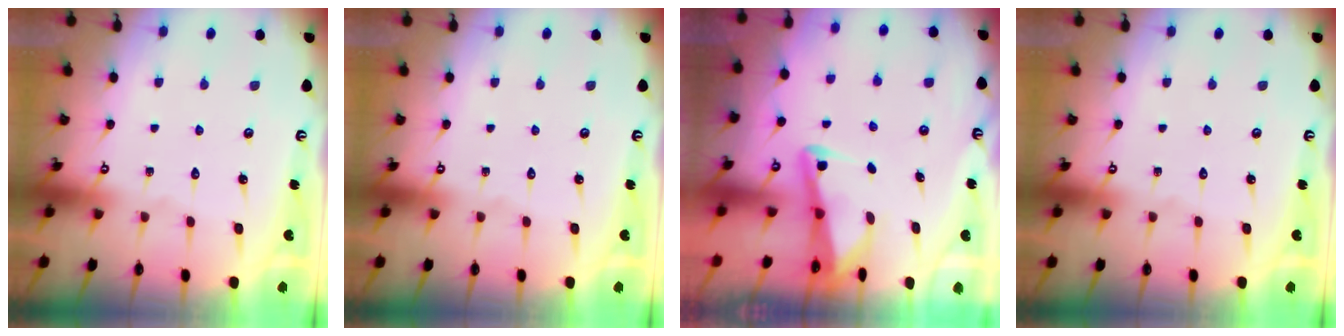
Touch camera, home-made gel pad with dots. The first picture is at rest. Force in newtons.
{"total": 0.0}
{"total": 2.8, "press": 2.8, "slide": 0.4}
{"total": 0.0}